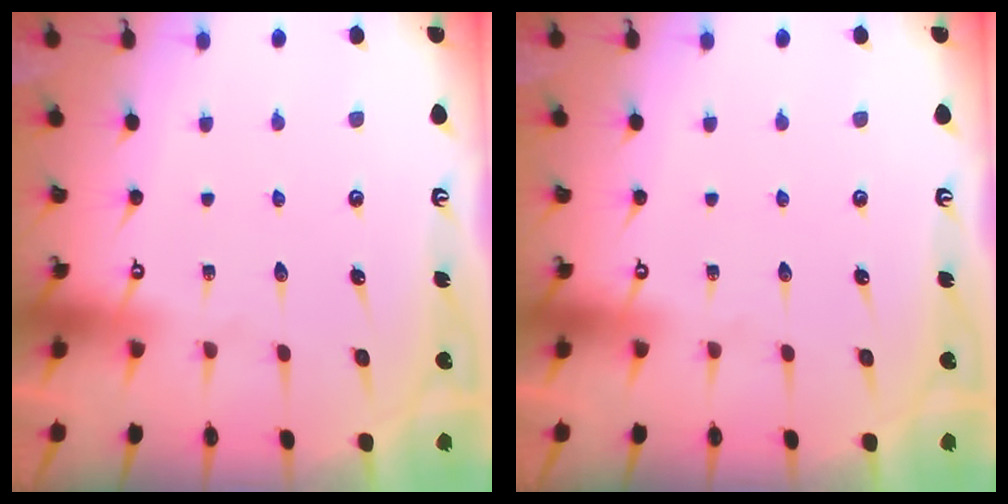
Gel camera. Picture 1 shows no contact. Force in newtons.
{"total": 0.0}